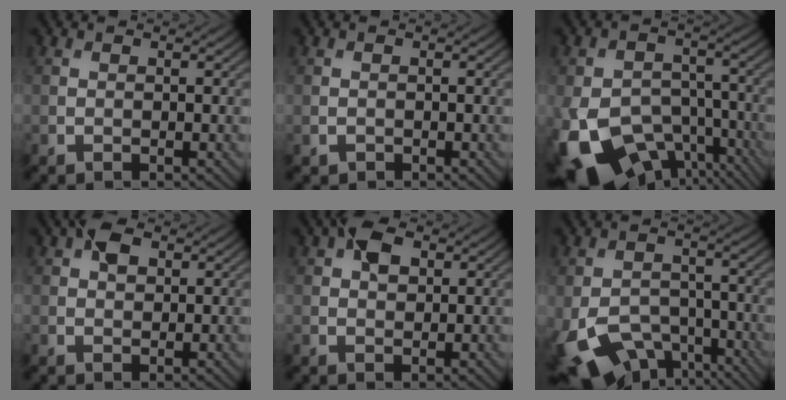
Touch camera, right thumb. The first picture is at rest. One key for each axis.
{"total": 0.6, "fx": -0.4, "fy": 0.4, "fz": 0.1, "tx": -0.003, "ty": -0.004, "tz": -0.006}
{"total": 15.8, "fx": -8.6, "fy": 9.8, "fz": 8.9, "tx": -0.208, "ty": -0.057, "tz": -0.132}
{"total": 3.1, "fx": 1.4, "fy": 1.9, "fz": 2.0, "tx": -0.036, "ty": 0.007, "tz": 0.020}
{"total": 3.7, "fx": 1.5, "fy": 2.3, "fz": 2.5, "tx": -0.046, "ty": 0.009, "tz": 0.020}
{"total": 10.7, "fx": -6.1, "fy": 6.5, "fz": 5.8, "tx": -0.136, "ty": -0.036, "tz": -0.101}